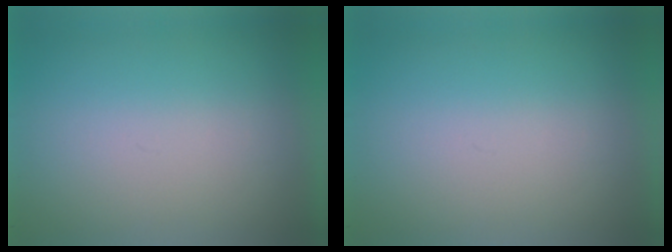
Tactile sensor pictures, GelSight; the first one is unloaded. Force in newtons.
{"total": 0.0}